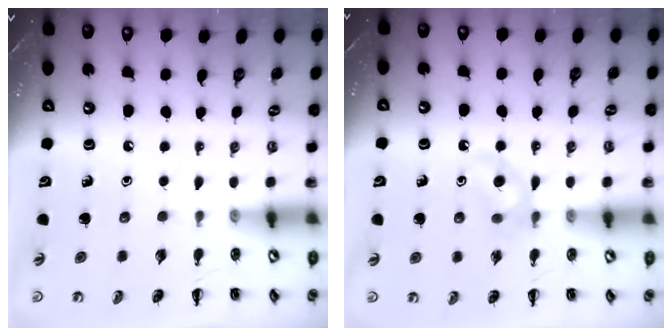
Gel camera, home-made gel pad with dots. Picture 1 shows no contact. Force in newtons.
{"total": 6.6, "press": 6.4, "slide": 1.6}